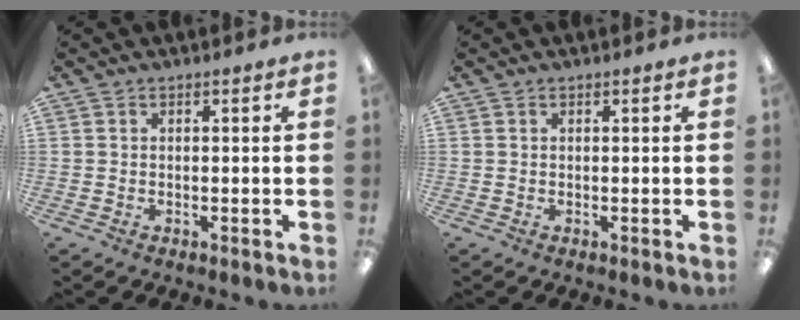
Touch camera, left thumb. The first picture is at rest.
{"total": 0.0}